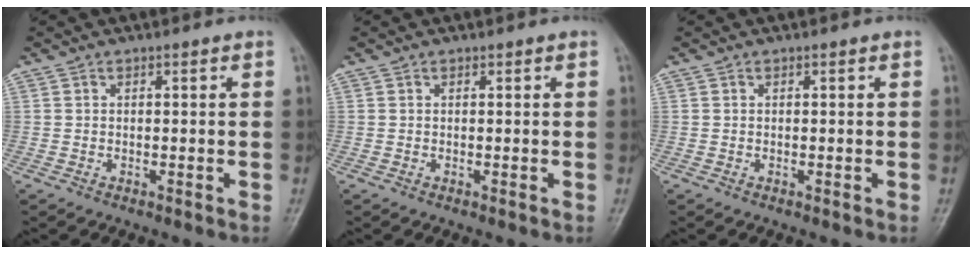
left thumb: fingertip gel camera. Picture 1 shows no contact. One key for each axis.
{"total": 0.0}
{"total": 0.0}